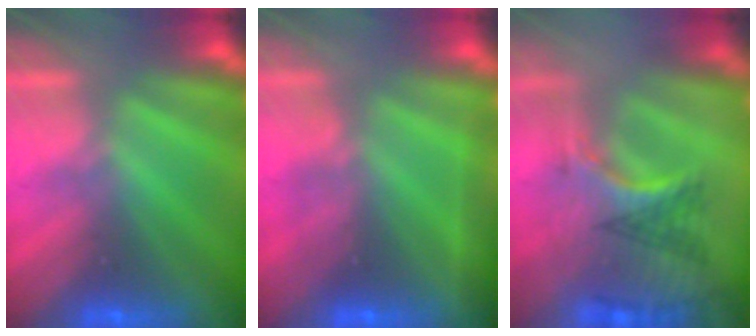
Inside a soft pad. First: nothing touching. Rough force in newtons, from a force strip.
{"total": 2.2}
{"total": 2.9}